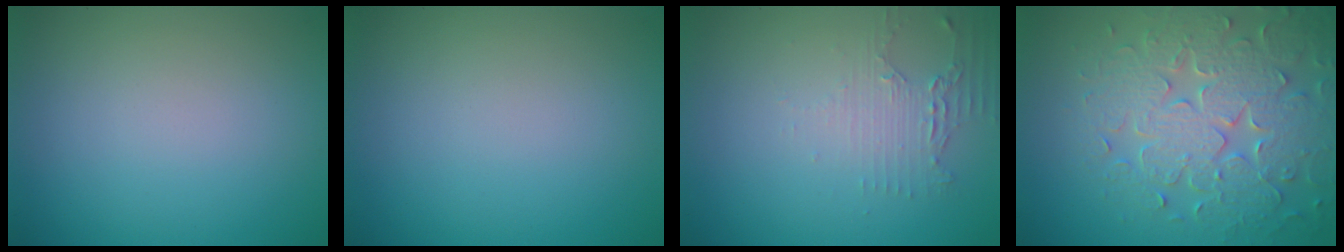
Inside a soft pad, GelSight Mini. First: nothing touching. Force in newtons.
{"total": 0.0}
{"total": 2.1, "press": 1.6, "slide": 1.4}
{"total": 7.7, "press": 6.1, "slide": 4.7}